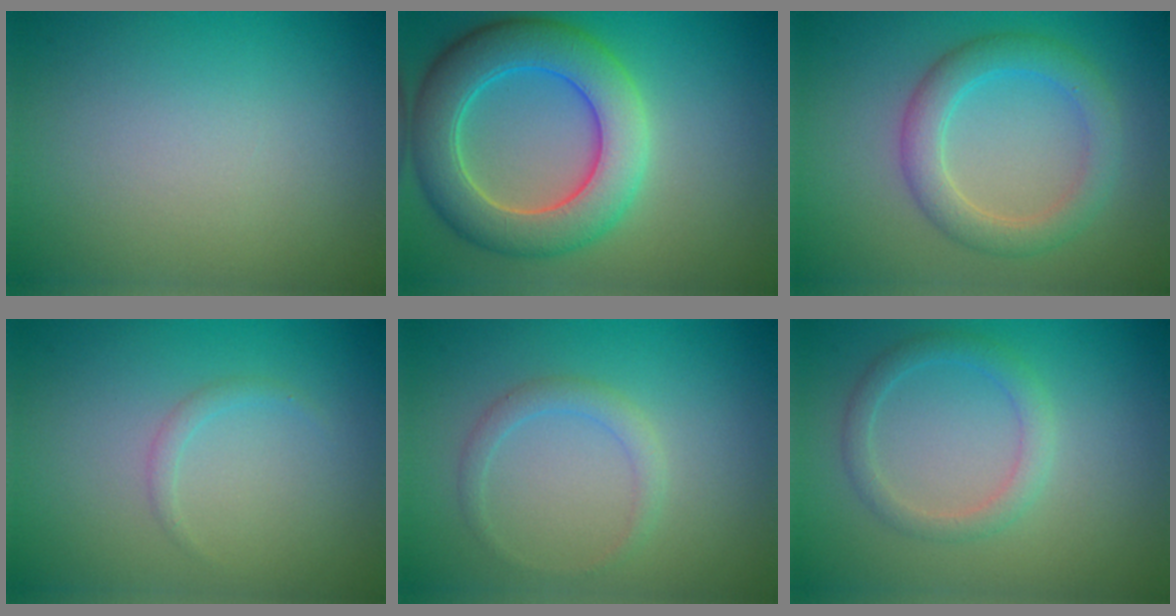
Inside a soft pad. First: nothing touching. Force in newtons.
{"total": 8.0, "press": 7.9, "slide": 0.7}
{"total": 3.9, "press": 3.9, "slide": 0.2}
{"total": 0.9, "press": 0.9, "slide": 0.0}
{"total": 1.6, "press": 1.6, "slide": 0.2}
{"total": 2.1, "press": 2.1, "slide": 0.1}